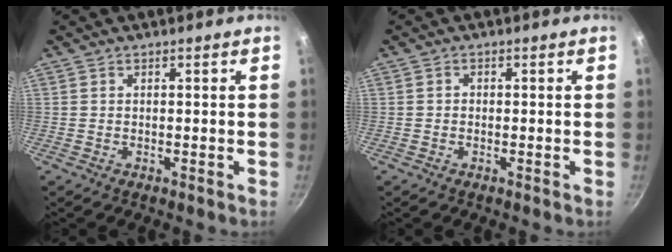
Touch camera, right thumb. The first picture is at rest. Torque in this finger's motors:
{"motor_torque": [-0.05, 0.16, -0.10, 0.05, 0.05]}